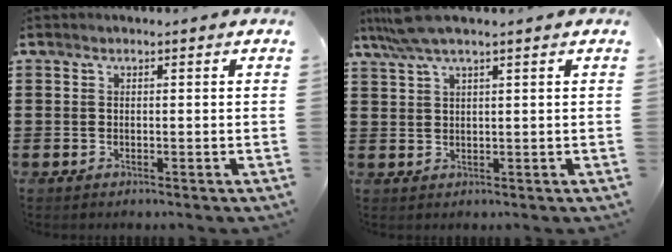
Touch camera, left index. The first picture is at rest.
{"total": 4.4, "force": [3.0, 0.2, 3.2], "torque": [-0.068, 0.003, 0.055]}